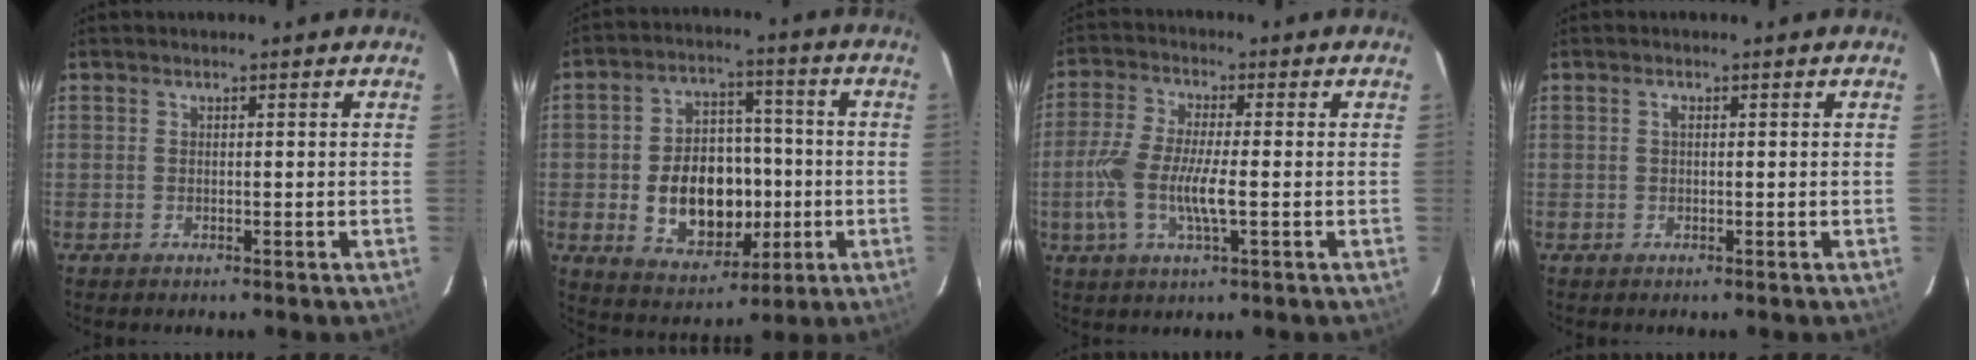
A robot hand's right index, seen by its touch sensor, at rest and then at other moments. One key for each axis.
{"total": 14.6, "fx": -2.5, "fy": 10.3, "fz": 10.1, "tx": -0.204, "ty": 0.018, "tz": -0.017}
{"total": 9.4, "fx": -2.0, "fy": 2.3, "fz": 8.9, "tx": -0.192, "ty": -0.005, "tz": -0.041}
{"total": 0.7, "fx": 0.2, "fy": 0.3, "fz": 0.6, "tx": -0.012, "ty": 0.004, "tz": 0.001}